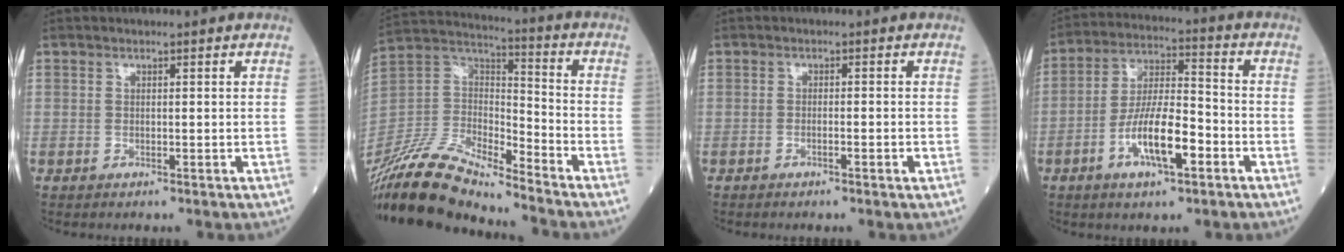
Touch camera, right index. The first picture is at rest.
{"total": 16.3, "force": [-14.8, 2.4, 6.5], "torque": [-0.129, 0.023, -0.283]}
{"total": 1.4, "force": [-0.6, 0.1, 1.2], "torque": [-0.022, 0.003, -0.008]}
{"total": 10.7, "force": [-4.3, 2.7, 9.4], "torque": [-0.184, 0.004, -0.077]}